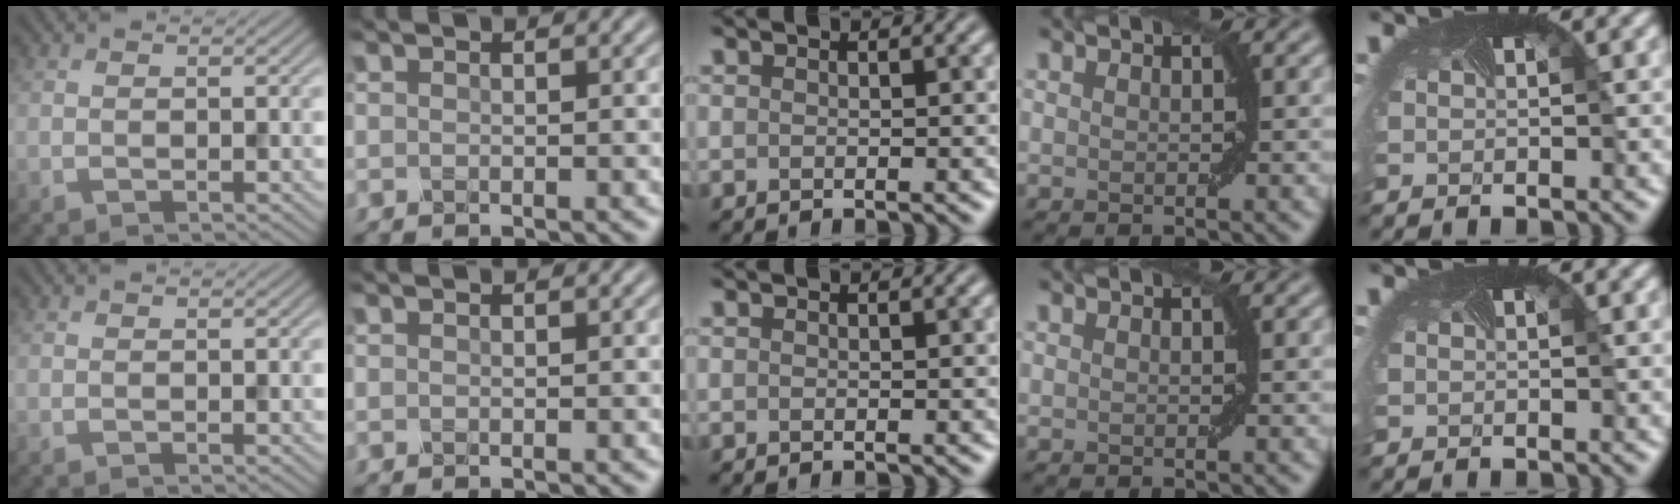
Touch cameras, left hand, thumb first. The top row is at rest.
{}